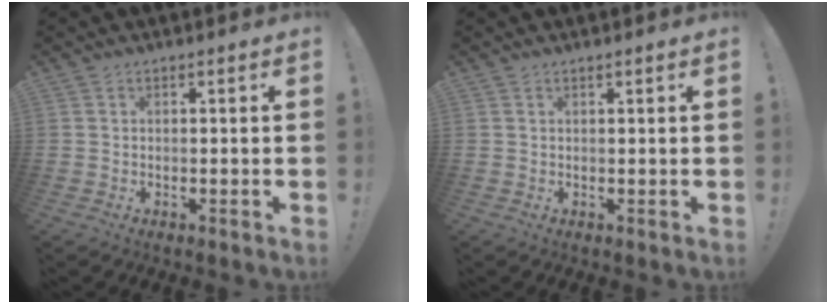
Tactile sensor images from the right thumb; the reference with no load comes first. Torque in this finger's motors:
{"motor_torque": [0.13, -0.01, -0.08, -0.02, 0.06]}